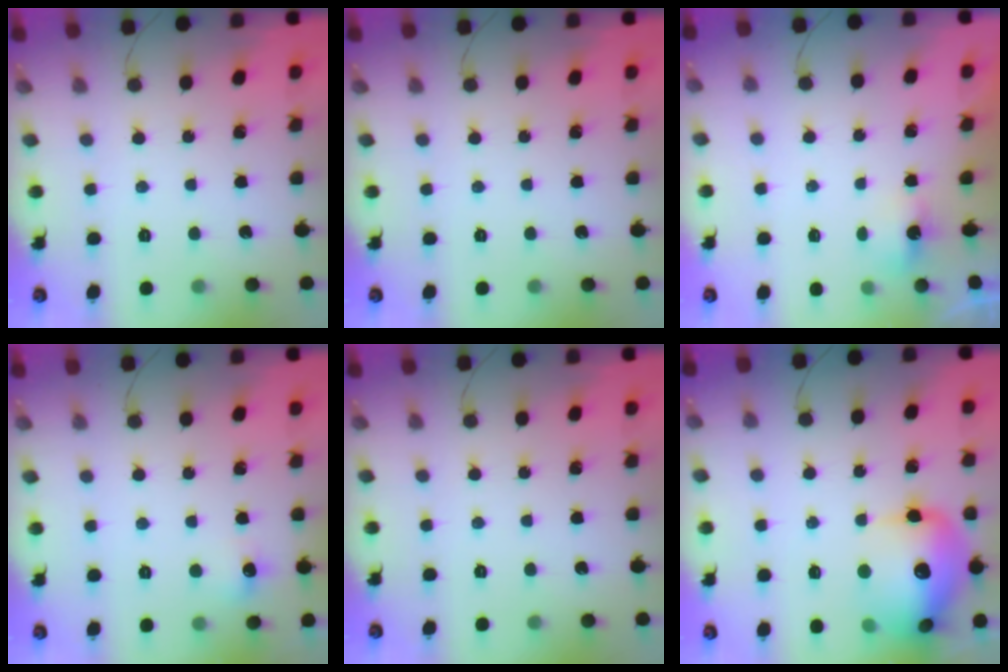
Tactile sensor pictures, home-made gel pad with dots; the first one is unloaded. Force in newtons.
{"total": 0.0}
{"total": 2.7, "press": 2.7, "slide": 0.7}
{"total": 6.0, "press": 5.7, "slide": 1.7}
{"total": 0.0}
{"total": 20.1, "press": 20.0, "slide": 2.5}